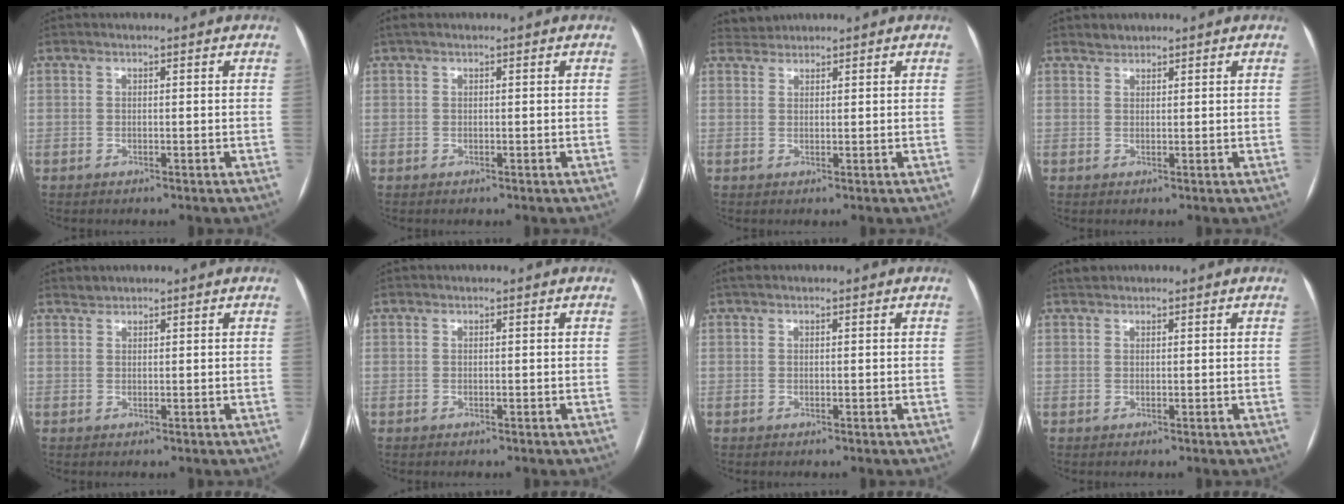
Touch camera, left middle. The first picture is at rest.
{"total": 1.1, "force": [0.7, 0.3, 0.7], "torque": [-0.015, 0.020, 0.009]}
{"total": 1.7, "force": [1.6, 0.2, -0.6], "torque": [0.002, 0.013, 0.033]}
{"total": 1.2, "force": [1.1, 0.5, -0.1], "torque": [0.001, 0.004, 0.018]}
{"total": 0.8, "force": [0.8, 0.2, -0.1], "torque": [-0.002, 0.004, 0.016]}
{"total": 0.0}
{"total": 1.0, "force": [0.7, 0.4, 0.5], "torque": [-0.014, 0.019, 0.013]}
{"total": 1.3, "force": [1.2, 0.5, -0.1], "torque": [-0.003, 0.015, 0.022]}